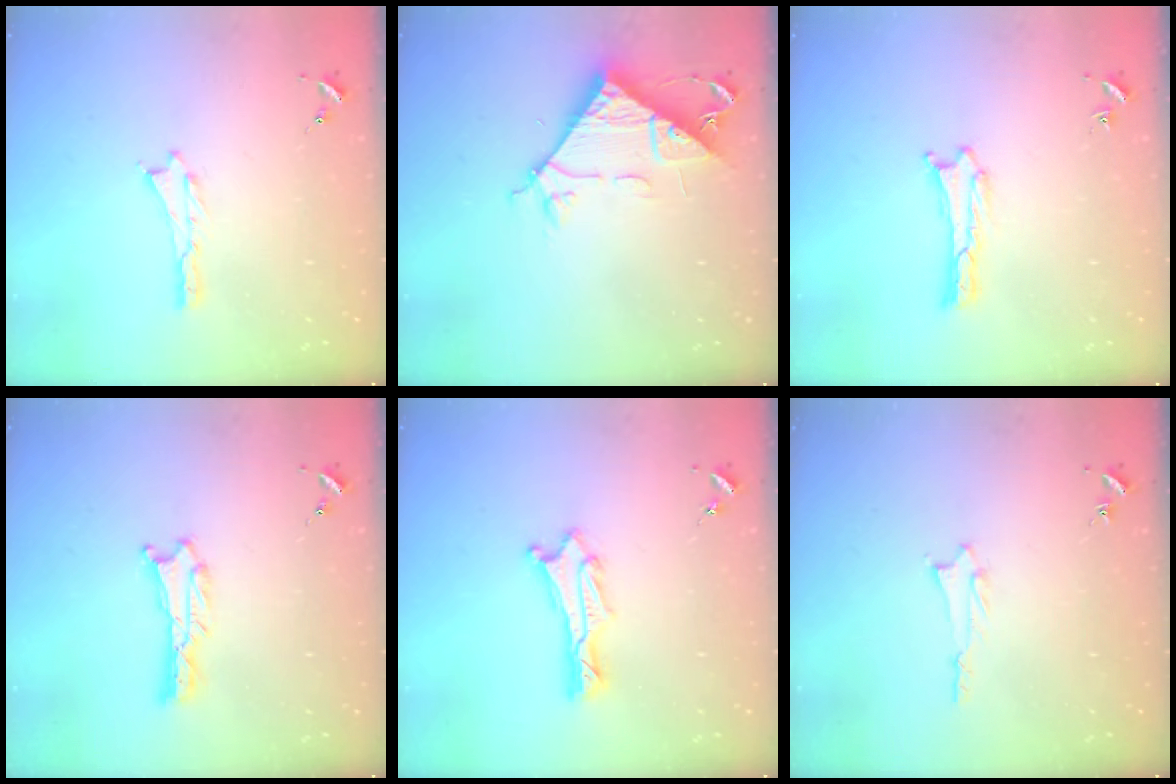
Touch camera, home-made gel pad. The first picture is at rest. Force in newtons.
{"total": 8.1, "press": 8.1, "slide": 0.9}
{"total": 0.0}
{"total": 0.6, "press": 0.6, "slide": 0.1}
{"total": 1.3, "press": 1.3, "slide": 0.1}
{"total": 1.4, "press": 1.4, "slide": 0.2}